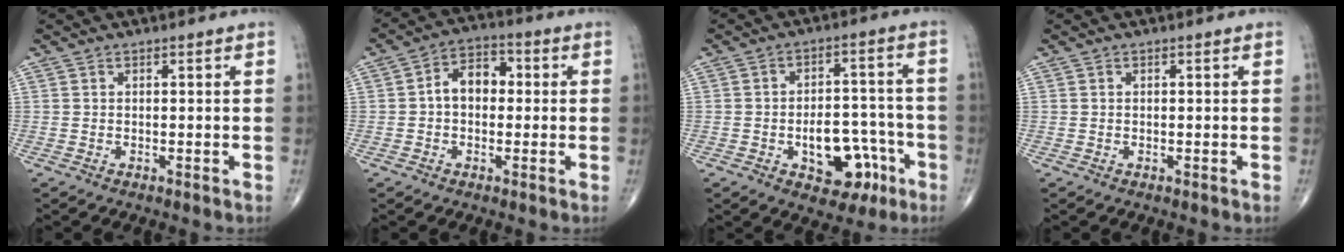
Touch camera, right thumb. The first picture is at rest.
{"total": 7.4, "force": [0.2, 5.2, 5.3], "torque": [-0.068, 0.026, -0.007]}
{"total": 12.0, "force": [-4.7, 7.4, 8.2], "torque": [-0.080, 0.044, -0.057]}
{"total": 0.0}